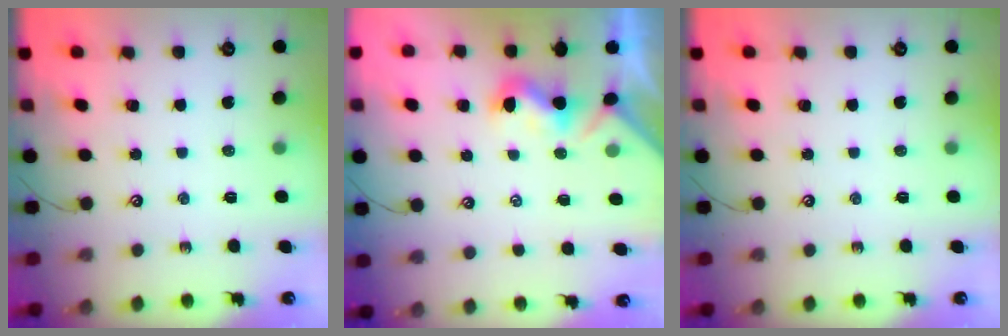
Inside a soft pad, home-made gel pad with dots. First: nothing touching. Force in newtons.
{"total": 1.4, "press": 1.3, "slide": 0.5}
{"total": 0.0}